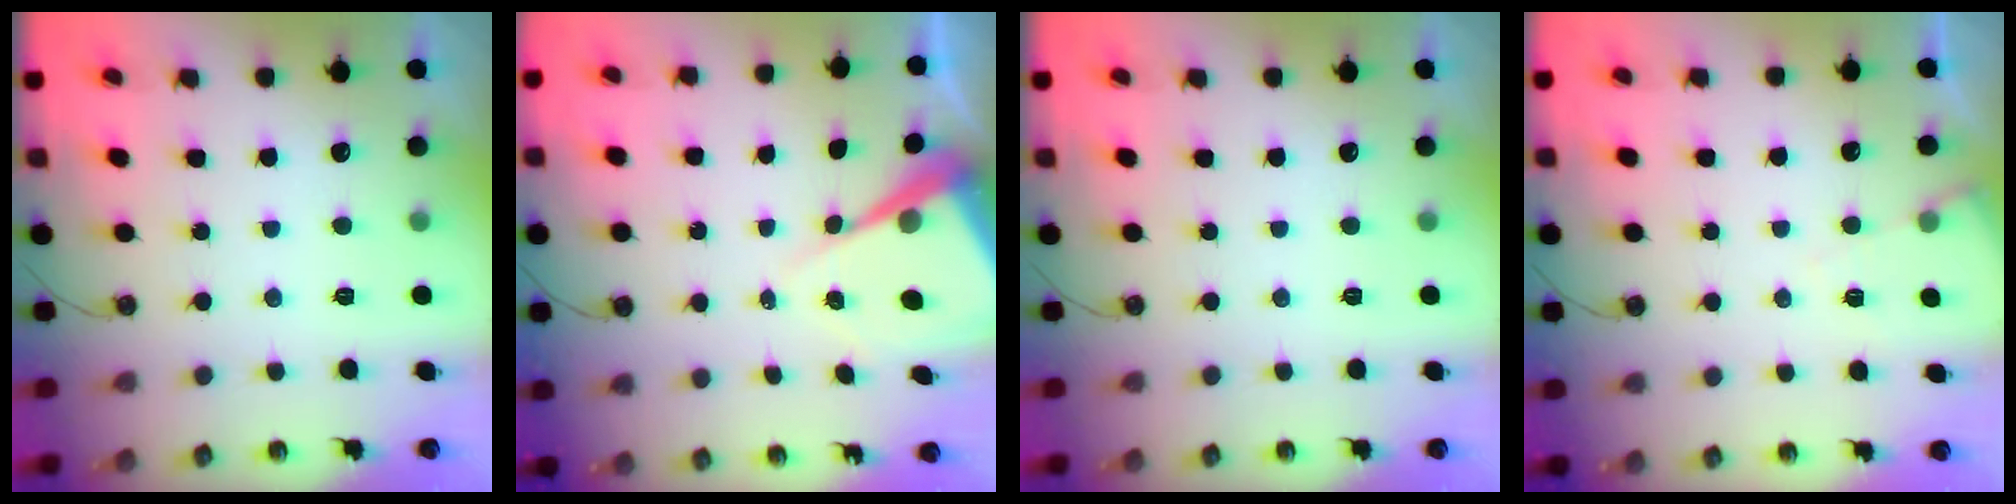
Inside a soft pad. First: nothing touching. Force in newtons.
{"total": 9.8, "press": 9.8, "slide": 1.0}
{"total": 0.0}
{"total": 5.0, "press": 5.0, "slide": 0.7}